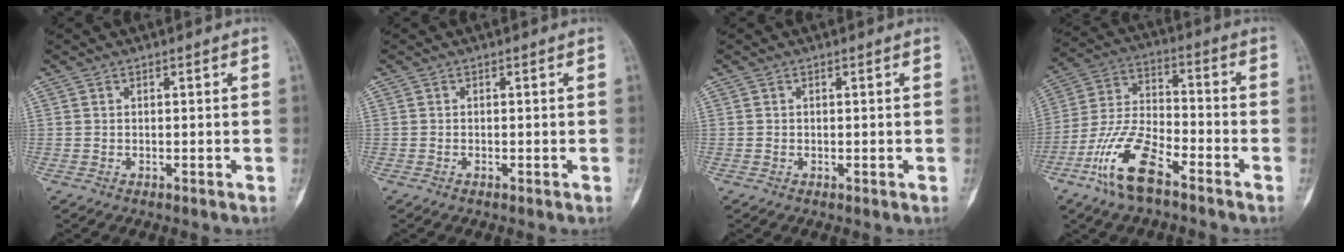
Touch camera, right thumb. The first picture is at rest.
{"total": 0.0}
{"total": 0.0}
{"total": 13.2, "force": [-7.8, 5.0, 9.3], "torque": [-0.193, 0.043, -0.157]}